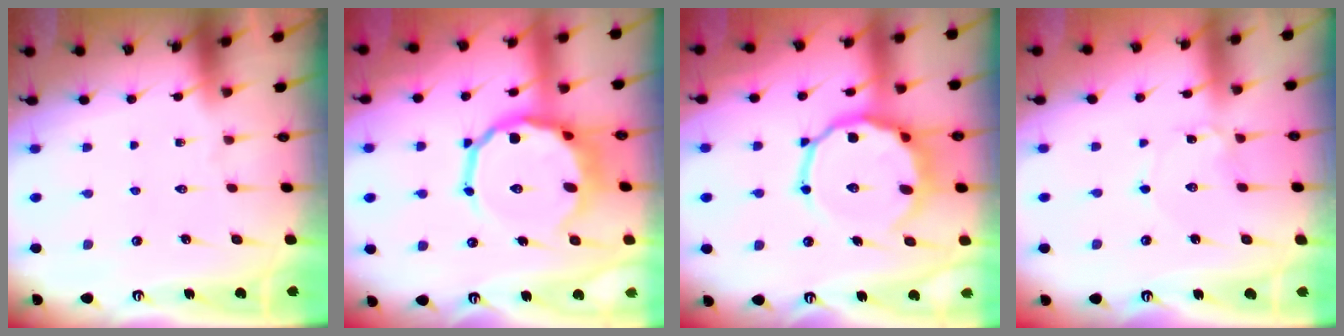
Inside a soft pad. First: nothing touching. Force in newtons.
{"total": 14.9, "press": 14.4, "slide": 3.8}
{"total": 13.9, "press": 13.6, "slide": 2.9}
{"total": 1.6, "press": 1.6, "slide": 0.2}